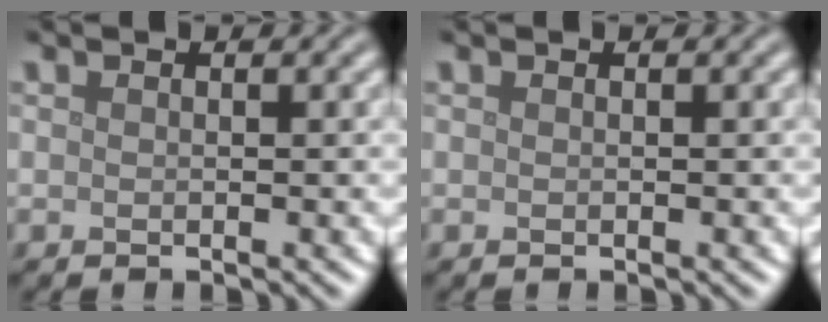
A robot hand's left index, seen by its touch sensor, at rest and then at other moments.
{"total": 0.0}